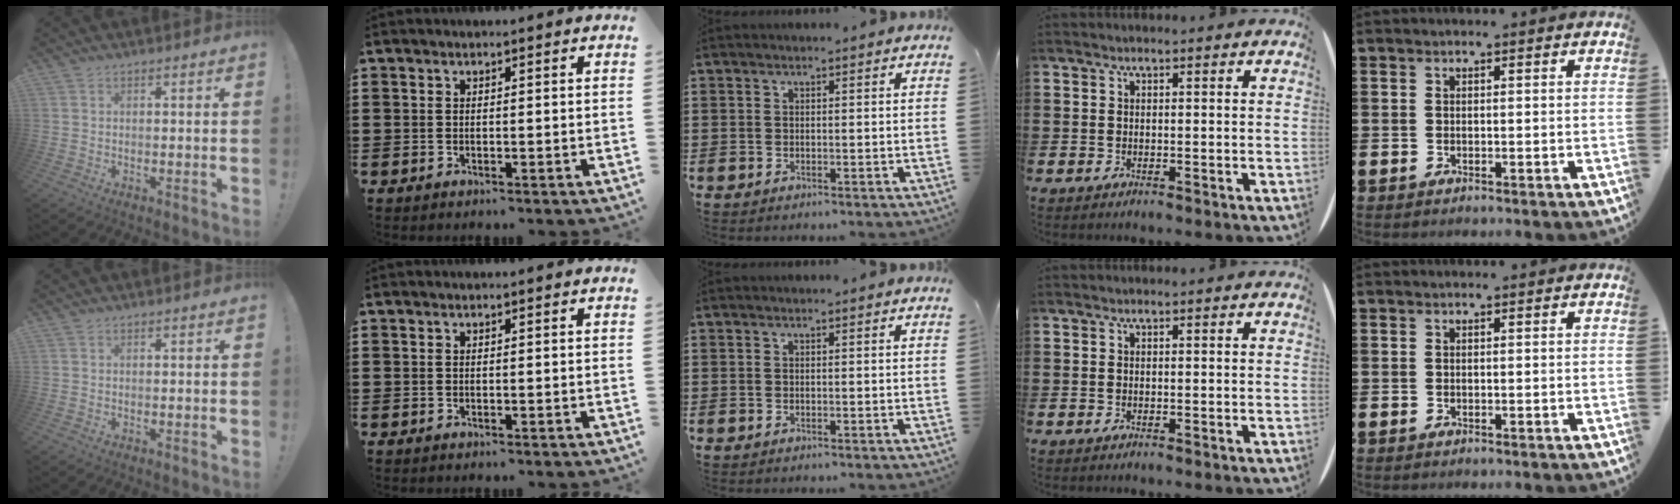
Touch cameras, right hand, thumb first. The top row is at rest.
{}